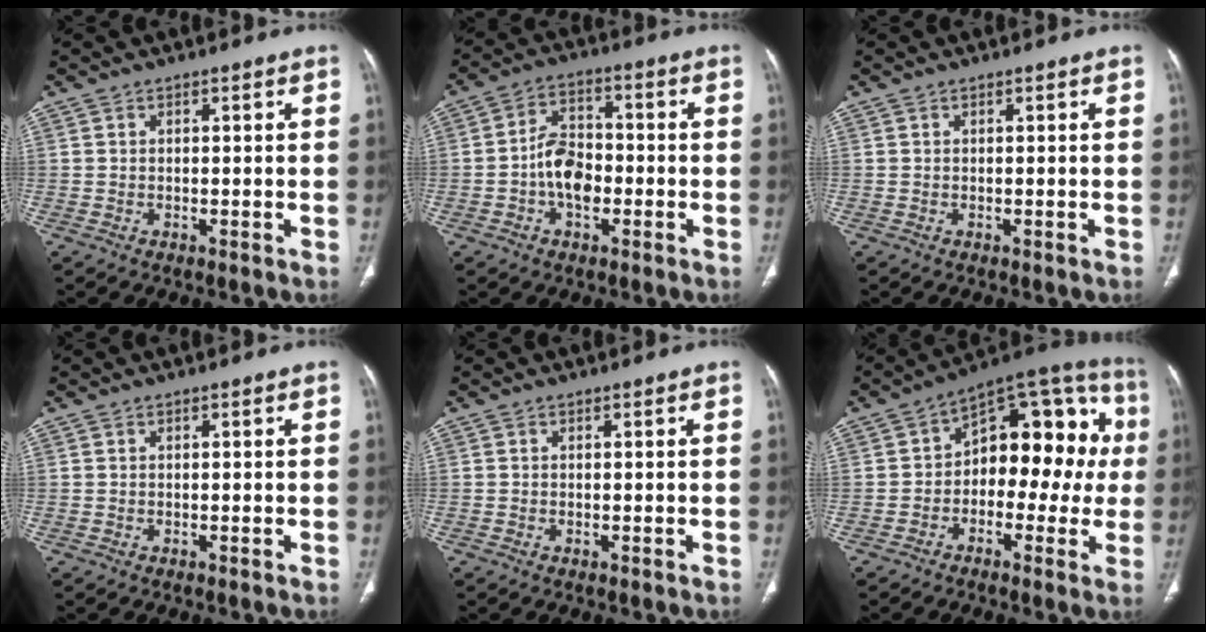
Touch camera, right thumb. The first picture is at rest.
{"total": 8.1, "force": [-2.0, 5.3, 5.8], "torque": [-0.084, 0.025, -0.045]}
{"total": 0.0}
{"total": 0.0}
{"total": 0.0}
{"total": 17.8, "force": [0.1, 10.6, 14.3], "torque": [-0.130, 0.056, -0.013]}